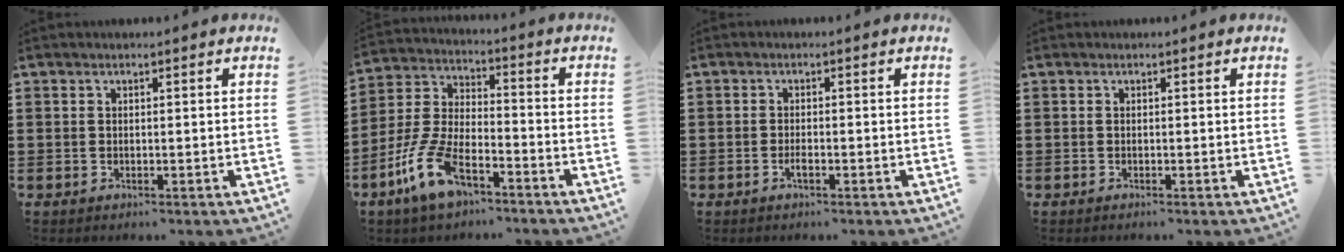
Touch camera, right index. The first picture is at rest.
{"total": 9.6, "force": [-6.0, 3.9, 6.5], "torque": [-0.166, -0.001, -0.120]}
{"total": 1.5, "force": [-0.7, 0.4, 1.2], "torque": [-0.032, -0.006, -0.014]}
{"total": 0.0}